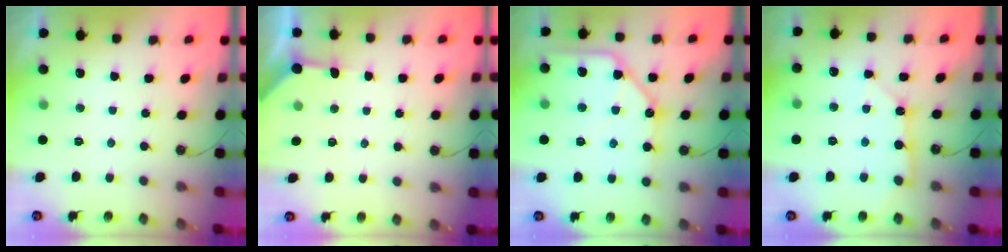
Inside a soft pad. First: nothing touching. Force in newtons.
{"total": 3.5, "press": 3.5, "slide": 0.2}
{"total": 13.3, "press": 13.2, "slide": 1.4}
{"total": 7.6, "press": 7.5, "slide": 0.7}